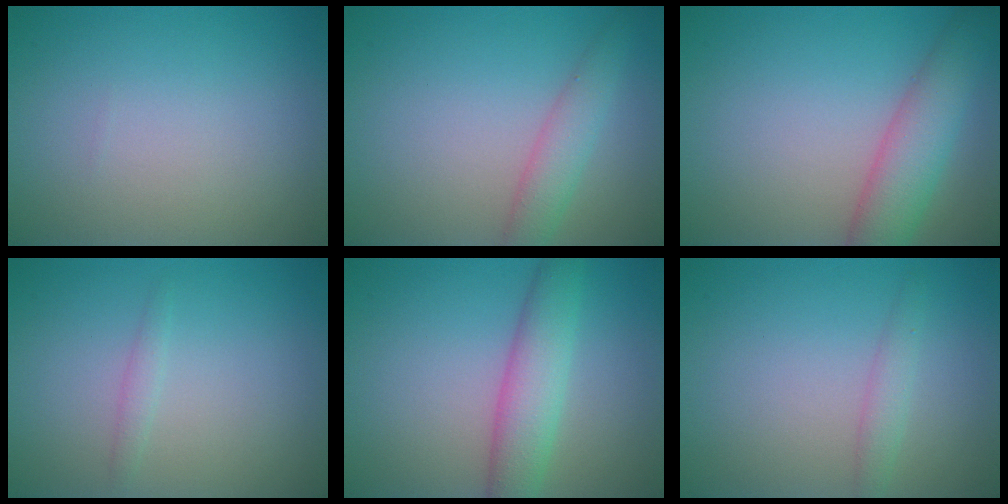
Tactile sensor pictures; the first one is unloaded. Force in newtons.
{"total": 2.7, "press": 2.7, "slide": 0.2}
{"total": 5.1, "press": 5.1, "slide": 0.3}
{"total": 0.9, "press": 0.9, "slide": 0.0}
{"total": 4.4, "press": 4.4, "slide": 0.1}
{"total": 1.5, "press": 1.5, "slide": 0.0}